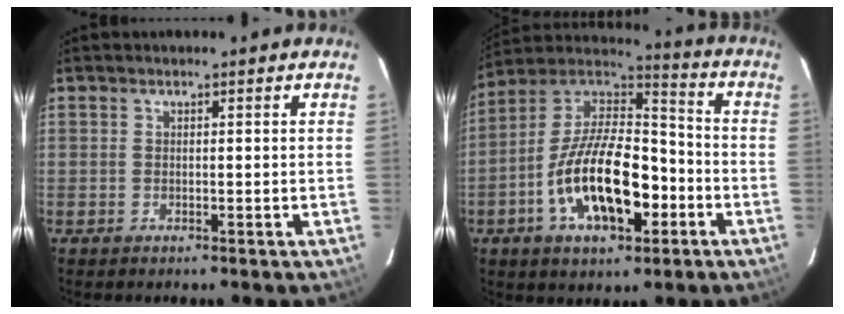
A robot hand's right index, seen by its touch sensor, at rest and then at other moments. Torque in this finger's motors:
{"motor_torque": [1.26, -0.88, 1.05, 0.21]}